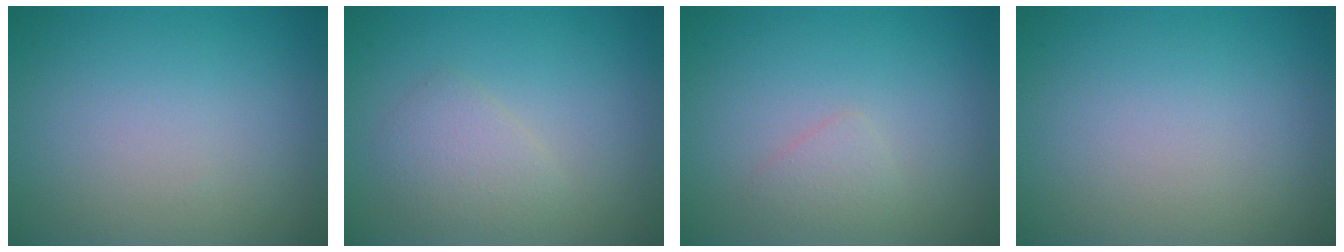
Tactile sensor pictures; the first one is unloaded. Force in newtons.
{"total": 2.1, "press": 2.1, "slide": 0.1}
{"total": 1.1, "press": 1.1, "slide": 0.1}
{"total": 0.0}